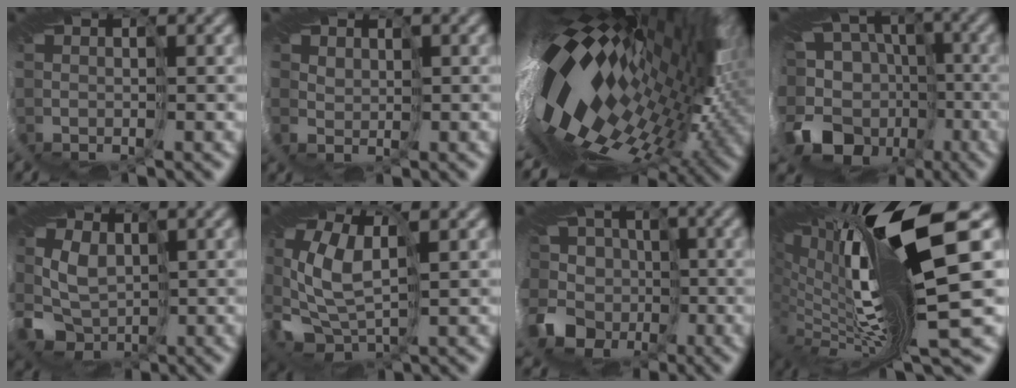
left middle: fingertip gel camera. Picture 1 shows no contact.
{"total": 1.2, "force": [0.6, 0.9, -0.5], "torque": [0.005, -0.006, 0.002]}
{"total": 19.3, "force": [2.7, 8.6, 17.1], "torque": [-0.268, -0.019, 0.044]}
{"total": 9.8, "force": [-3.9, 7.7, 4.6], "torque": [-0.101, -0.013, -0.076]}
{"total": 3.4, "force": [-0.7, 2.9, 1.6], "torque": [-0.044, -0.014, -0.016]}
{"total": 6.3, "force": [0.1, 3.5, 5.3], "torque": [-0.138, 0.000, -0.005]}
{"total": 10.8, "force": [-3.1, 9.4, 4.2], "torque": [-0.106, 0.010, -0.083]}
{"total": 15.4, "force": [2.1, 4.0, 14.7], "torque": [-0.276, -0.010, 0.051]}